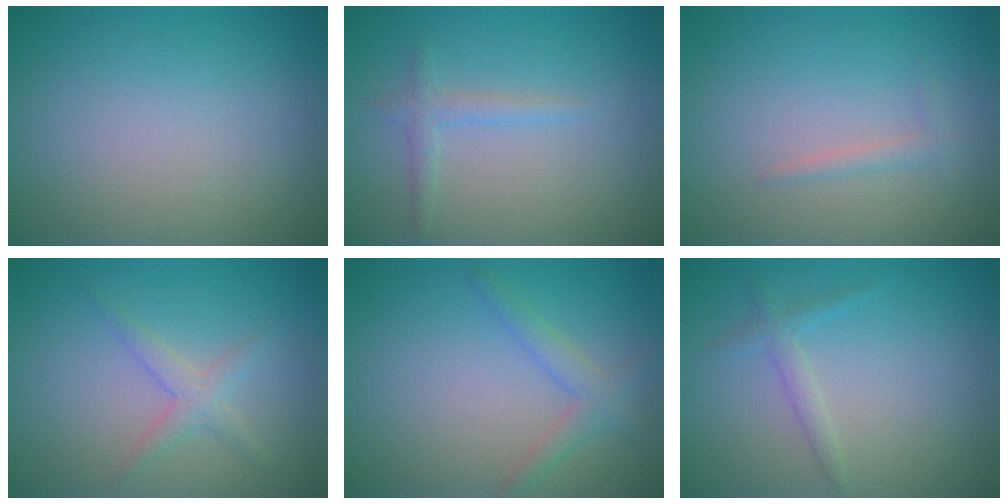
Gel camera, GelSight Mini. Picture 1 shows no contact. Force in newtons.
{"total": 1.5, "press": 1.4, "slide": 0.1}
{"total": 1.0, "press": 1.0, "slide": 0.1}
{"total": 1.9, "press": 1.9, "slide": 0.1}
{"total": 2.1, "press": 2.1, "slide": 0.1}
{"total": 1.3, "press": 1.3, "slide": 0.1}